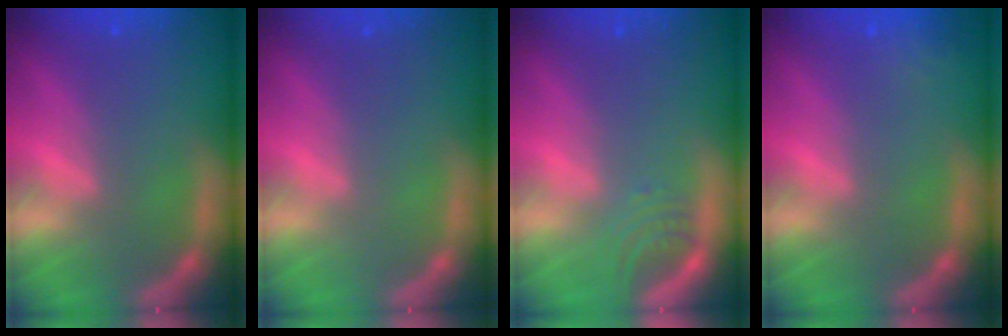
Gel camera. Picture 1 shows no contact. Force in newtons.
{"total": 0.0}
{"total": 2.5}
{"total": 1.9}